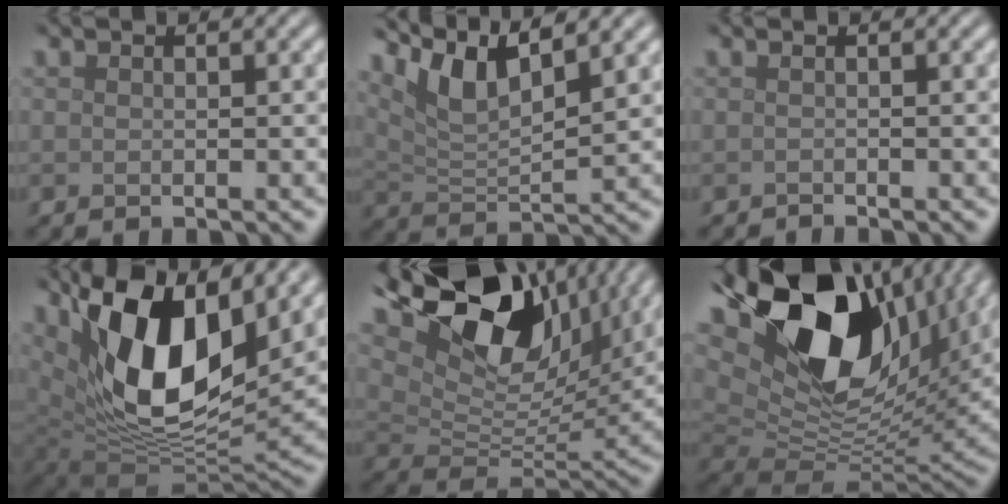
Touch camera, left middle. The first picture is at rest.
{"total": 5.7, "force": [3.9, 1.3, 3.9], "torque": [-0.083, -0.002, 0.076]}
{"total": 0.6, "force": [-0.5, 0.1, 0.2], "torque": [-0.001, -0.002, -0.013]}
{"total": 14.7, "force": [5.7, 7.4, 11.3], "torque": [-0.200, -0.004, 0.101]}
{"total": 14.9, "force": [8.4, 7.6, 9.7], "torque": [-0.187, 0.023, 0.140]}
{"total": 17.5, "force": [7.5, 9.9, 12.4], "torque": [-0.248, 0.007, 0.137]}